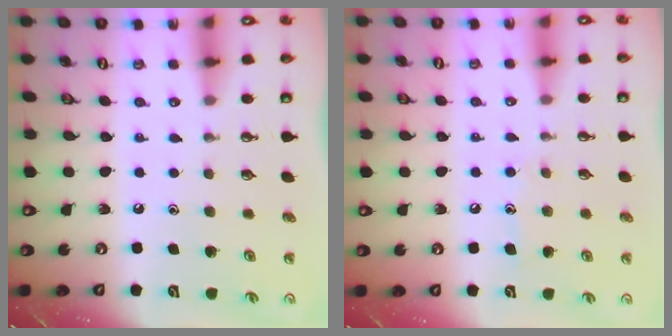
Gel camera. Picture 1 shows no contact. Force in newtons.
{"total": 6.5, "press": 6.5, "slide": 0.6}